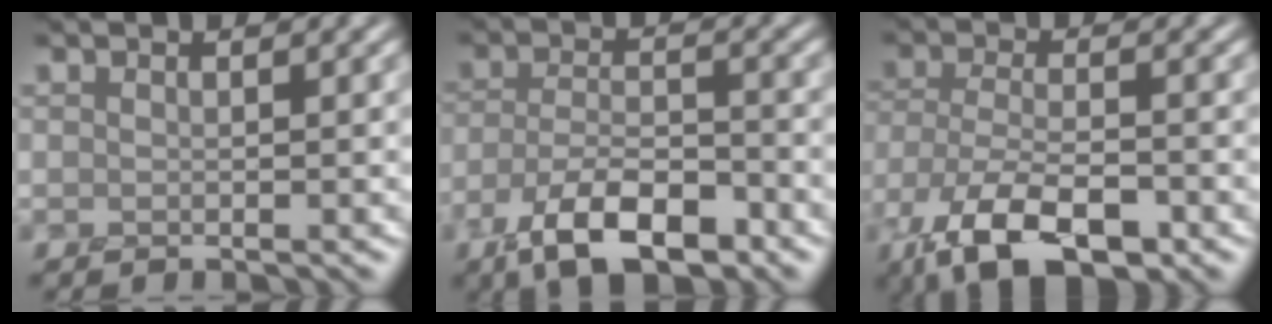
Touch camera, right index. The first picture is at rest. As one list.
[{"total": 6.8, "force": [-4.3, 2.5, 4.5], "torque": [-0.083, -0.009, -0.084]}, {"total": 7.9, "force": [-4.9, 2.9, 5.5], "torque": [-0.109, -0.016, -0.095]}]